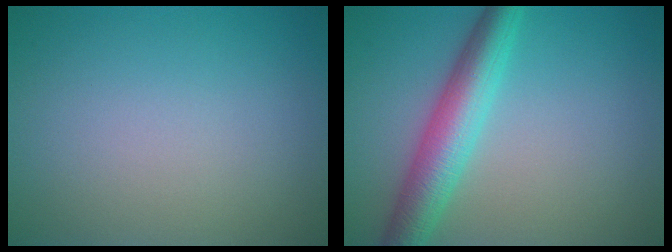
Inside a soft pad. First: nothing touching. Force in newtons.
{"total": 5.5, "press": 5.5, "slide": 0.1}